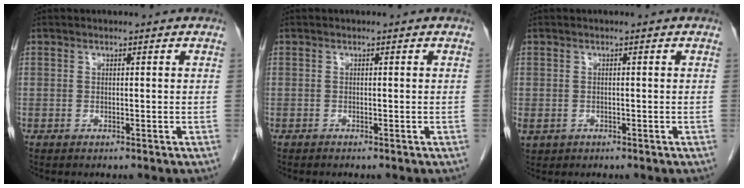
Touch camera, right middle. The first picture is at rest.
{"total": 0.0}
{"total": 2.0, "force": [-0.8, 1.6, 0.9], "torque": [-0.021, -0.001, -0.005]}